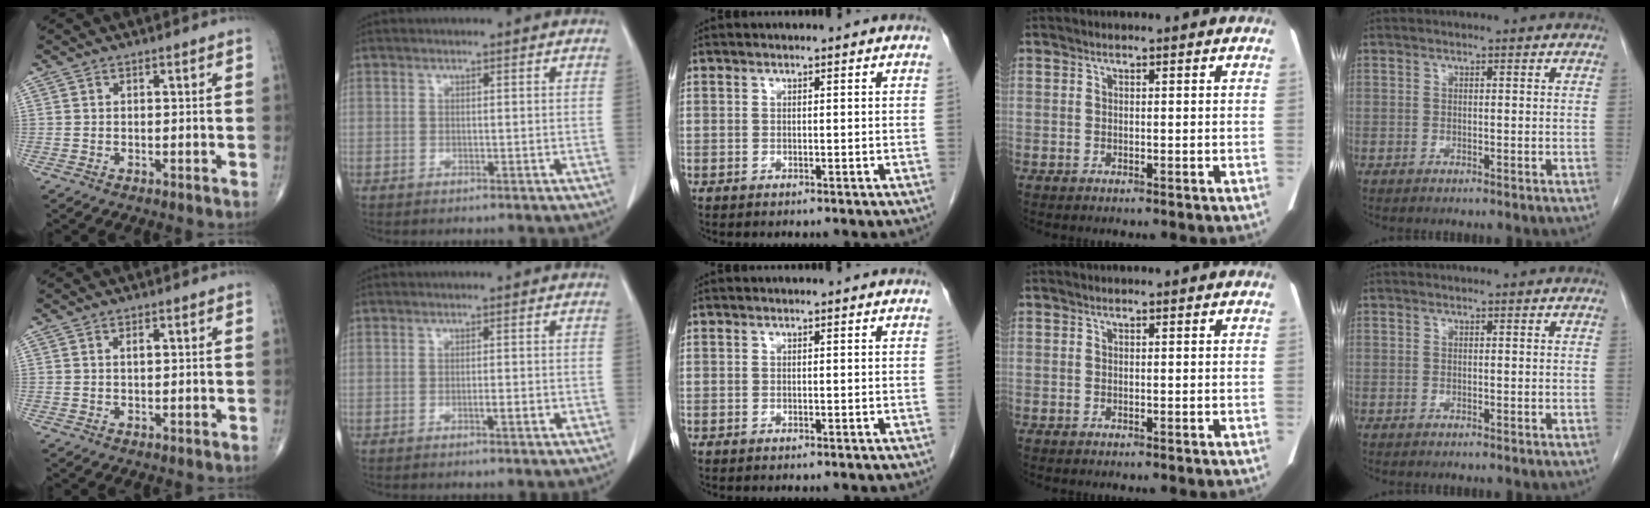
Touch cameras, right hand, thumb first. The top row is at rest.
{"thumb": {"total": 1.4, "force": [0.5, 0.6, 1.1], "torque": [-0.019, 0.000, 0.008]}, "index": {"total": 2.3, "force": [-0.7, 0.4, 2.1], "torque": [-0.035, -0.001, -0.011]}}